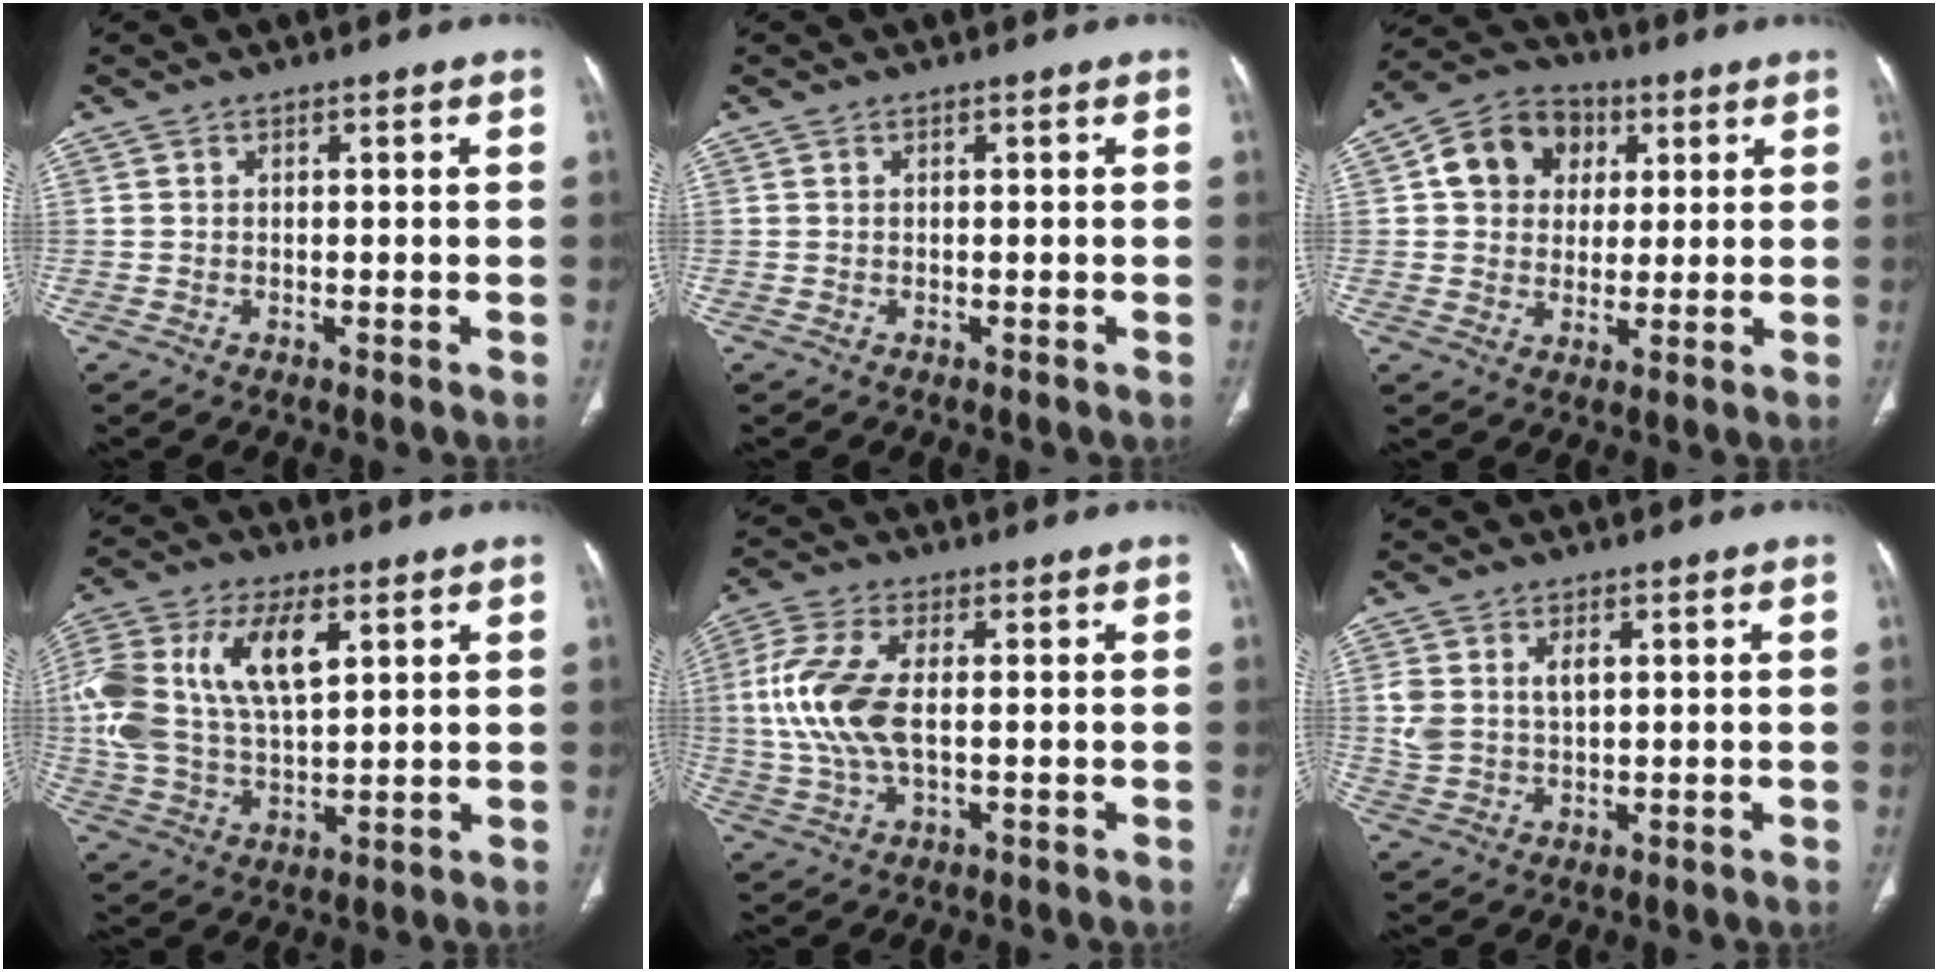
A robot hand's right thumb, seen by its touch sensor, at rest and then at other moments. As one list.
[{"total": 0.0}, {"total": 11.3, "force": [3.1, 9.4, 5.3], "torque": [-0.060, 0.001, 0.042]}, {"total": 20.1, "force": [5.9, 10.6, 16.0], "torque": [-0.353, 0.005, 0.107]}, {"total": 11.4, "force": [0.6, 5.4, 10.1], "torque": [-0.241, 0.004, 0.012]}, {"total": 5.6, "force": [1.6, 3.2, 4.3], "torque": [-0.088, -0.001, 0.038]}]